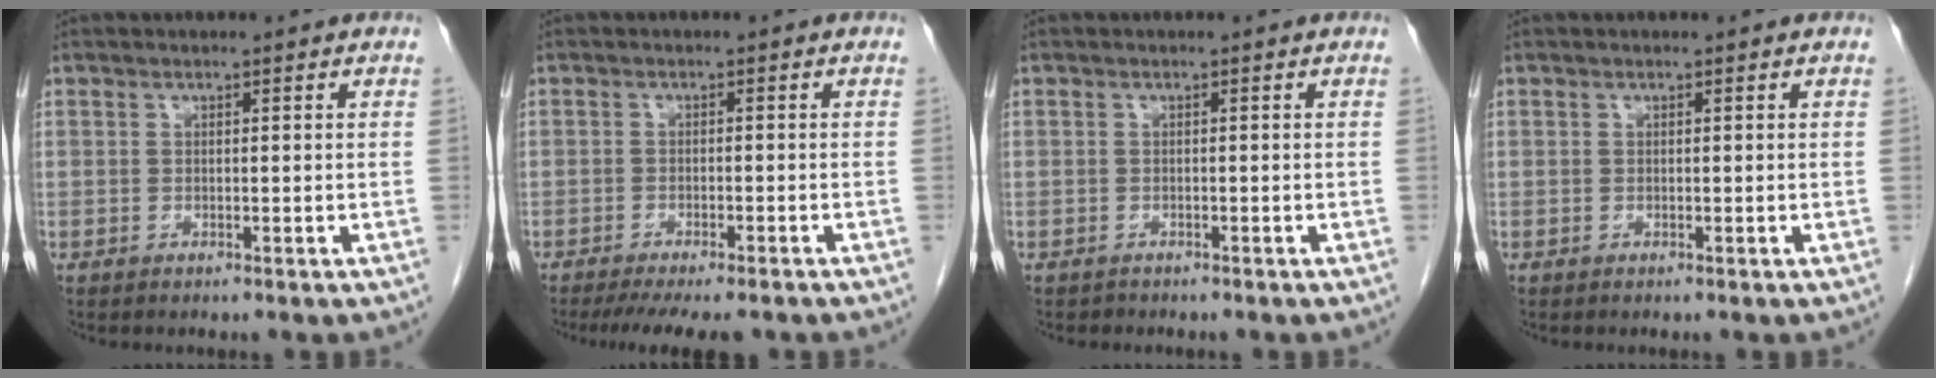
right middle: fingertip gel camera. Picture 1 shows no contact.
{"total": 9.7, "force": [-8.2, 1.3, 5.1], "torque": [-0.064, -0.012, -0.115]}
{"total": 0.6, "force": [-0.5, 0.3, -0.1], "torque": [-0.009, 0.000, -0.011]}
{"total": 0.0}